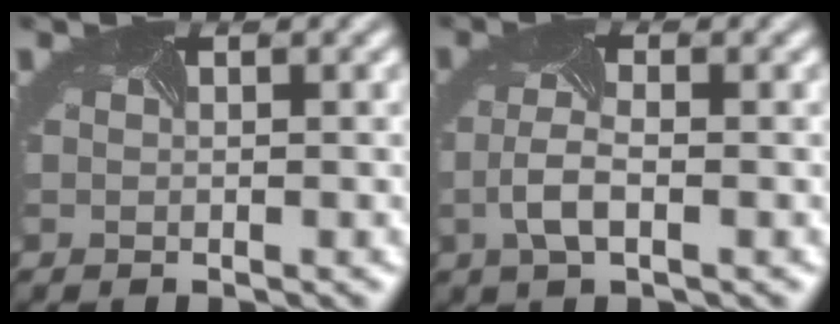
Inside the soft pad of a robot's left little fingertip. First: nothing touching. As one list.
[{"total": 2.7, "force": [-0.7, 0.9, 2.4], "torque": [-0.064, -0.005, -0.015]}]